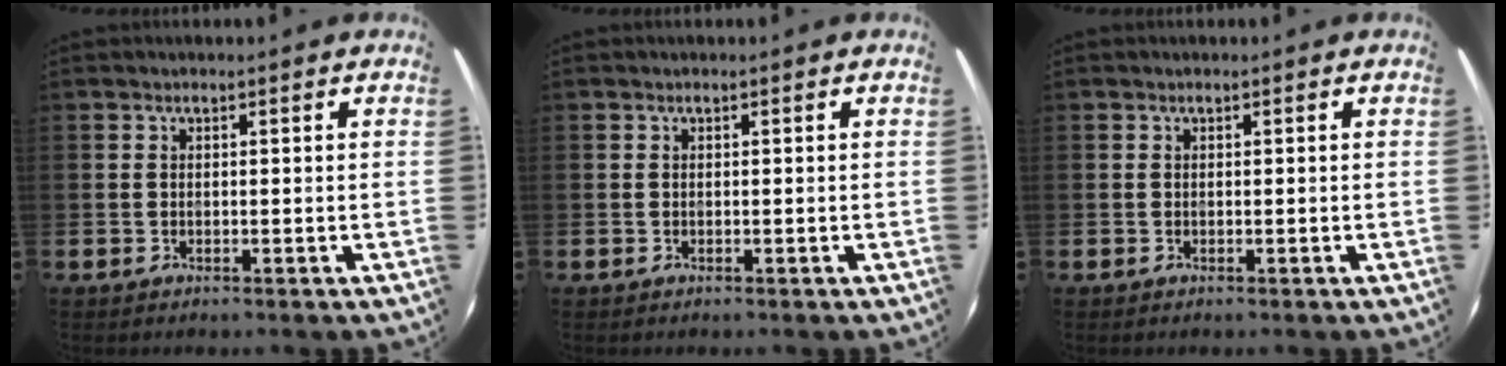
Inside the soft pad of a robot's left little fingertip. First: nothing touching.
{"total": 0.0}
{"total": 0.0}